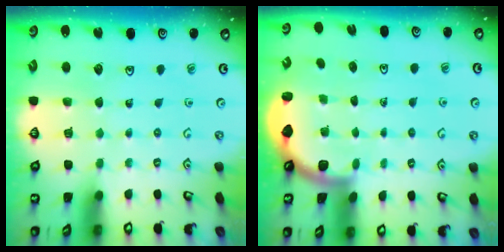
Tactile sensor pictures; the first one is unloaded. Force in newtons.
{"total": 1.8, "press": 1.8, "slide": 0.1}